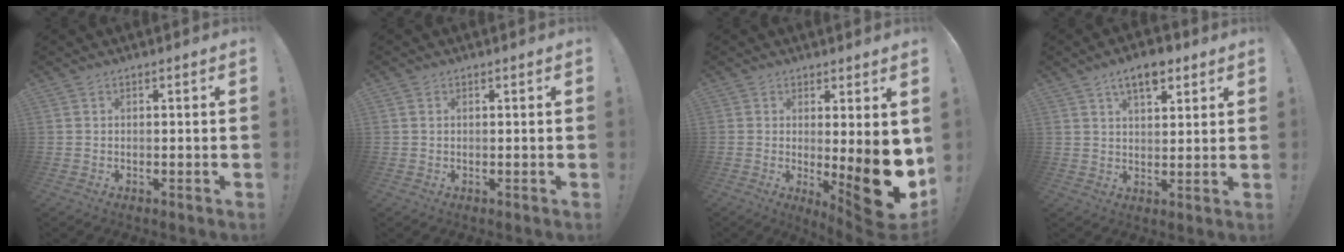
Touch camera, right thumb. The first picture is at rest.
{"total": 0.5, "force": [0.3, 0.4, 0.2], "torque": [-0.006, 0.003, 0.006]}
{"total": 13.4, "force": [-1.5, 3.0, 13.0], "torque": [-0.136, -0.026, -0.014]}
{"total": 7.9, "force": [4.9, 3.7, 5.0], "torque": [-0.069, -0.018, 0.086]}